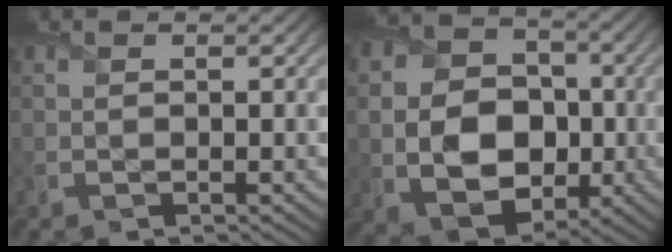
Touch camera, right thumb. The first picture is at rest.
{"total": 11.8, "force": [-1.3, 9.0, 7.5], "torque": [-0.151, -0.017, -0.029]}